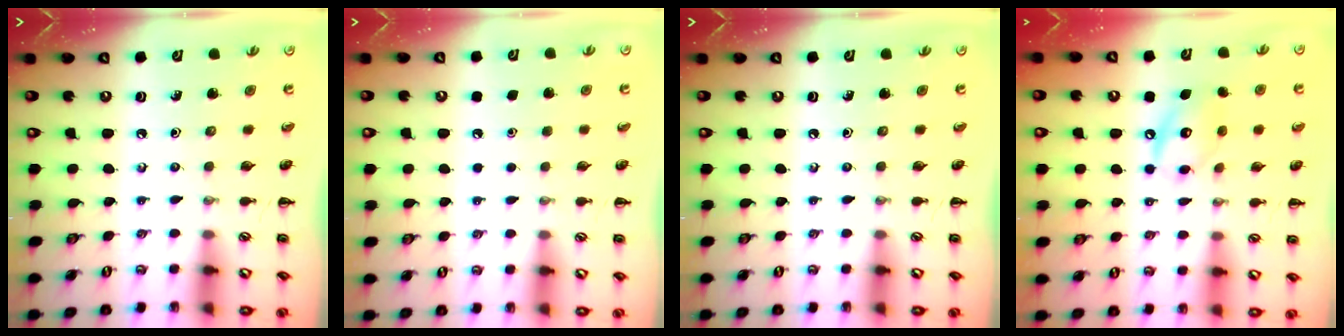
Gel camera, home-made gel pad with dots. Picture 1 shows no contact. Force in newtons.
{"total": 1.7, "press": 1.7, "slide": 0.1}
{"total": 0.0}
{"total": 10.4, "press": 10.3, "slide": 1.5}